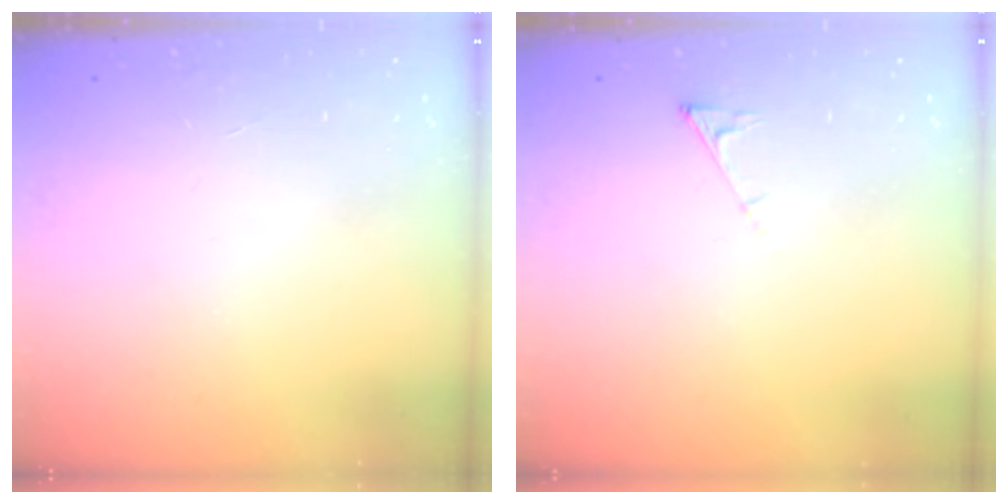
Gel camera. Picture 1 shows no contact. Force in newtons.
{"total": 3.7, "press": 3.7, "slide": 0.3}